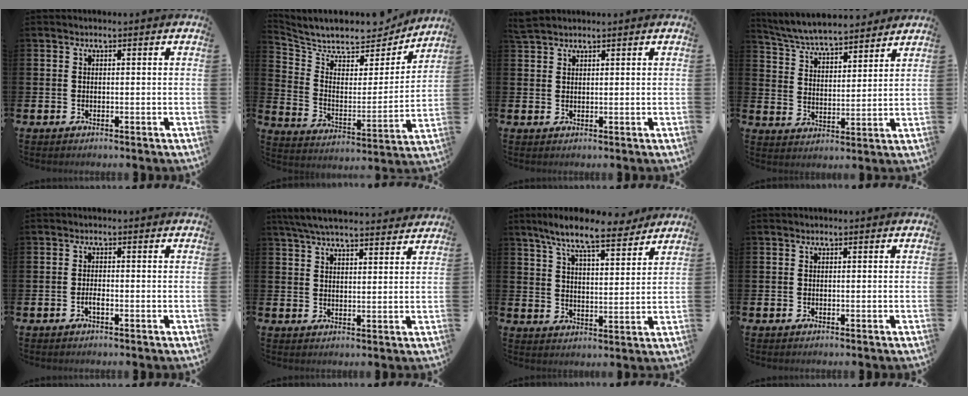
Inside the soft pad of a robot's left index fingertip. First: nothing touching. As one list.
[{"total": 7.7, "force": [7.1, 2.6, 1.7], "torque": [-0.070, -0.061, 0.119]}, {"total": 2.0, "force": [1.9, 0.6, 0.3], "torque": [-0.007, 0.002, 0.036]}, {"total": 5.9, "force": [5.8, 0.7, 1.0], "torque": [-0.049, -0.040, 0.101]}, {"total": 1.1, "force": [-0.5, 0.3, 0.9], "torque": [-0.021, 0.001, -0.009]}, {"total": 6.2, "force": [5.8, 0.8, 1.8], "torque": [-0.047, -0.024, 0.107]}, {"total": 9.4, "force": [8.2, 1.5, 4.2], "torque": [-0.091, -0.038, 0.146]}, {"total": 0.0}]